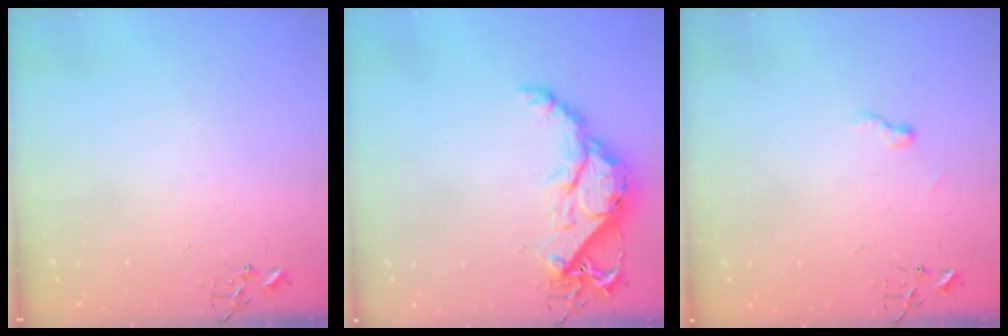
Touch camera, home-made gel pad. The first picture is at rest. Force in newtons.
{"total": 14.3, "press": 14.3, "slide": 1.1}
{"total": 5.1, "press": 5.1, "slide": 0.5}